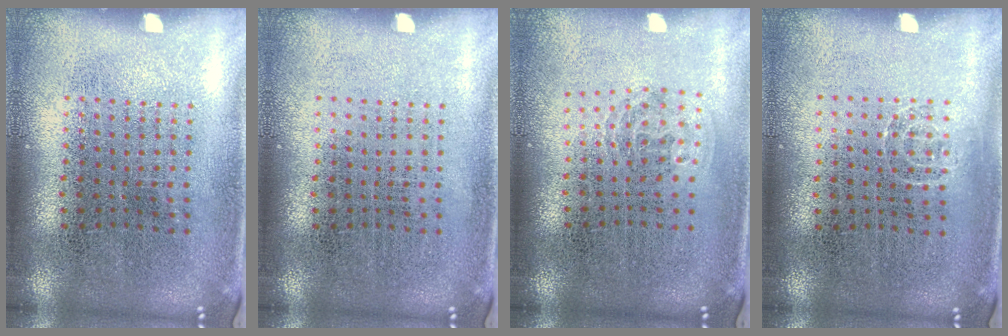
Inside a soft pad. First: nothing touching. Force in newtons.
{"total": 0.0}
{"total": 1.0, "press": 0.6, "slide": 0.8}
{"total": 0.7, "press": 0.5, "slide": 0.5}